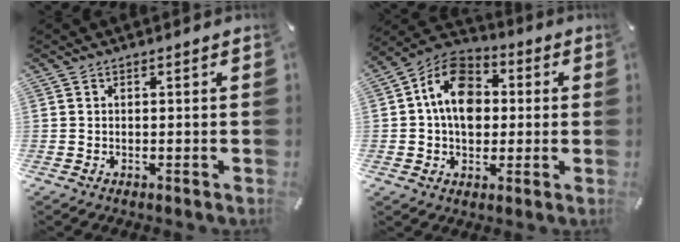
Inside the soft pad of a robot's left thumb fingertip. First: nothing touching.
{"total": 12.7, "force": [0.4, 9.9, 7.9], "torque": [-0.141, 0.013, 0.003]}